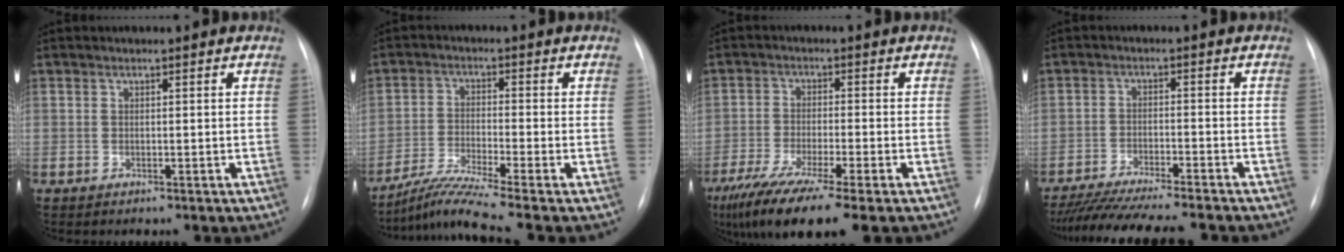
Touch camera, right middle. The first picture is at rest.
{"total": 7.4, "force": [-6.1, -2.3, 3.4], "torque": [-0.073, -0.027, -0.116]}
{"total": 13.2, "force": [-9.4, 0.6, 9.2], "torque": [-0.173, -0.036, -0.160]}
{"total": 14.9, "force": [-13.2, 0.6, 6.8], "torque": [-0.108, -0.025, -0.199]}